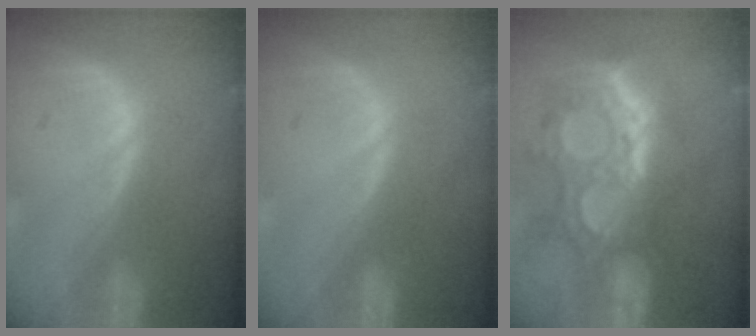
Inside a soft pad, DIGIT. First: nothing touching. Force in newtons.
{"total": 0.0}
{"total": 11.9, "press": 10.7, "slide": 5.2}